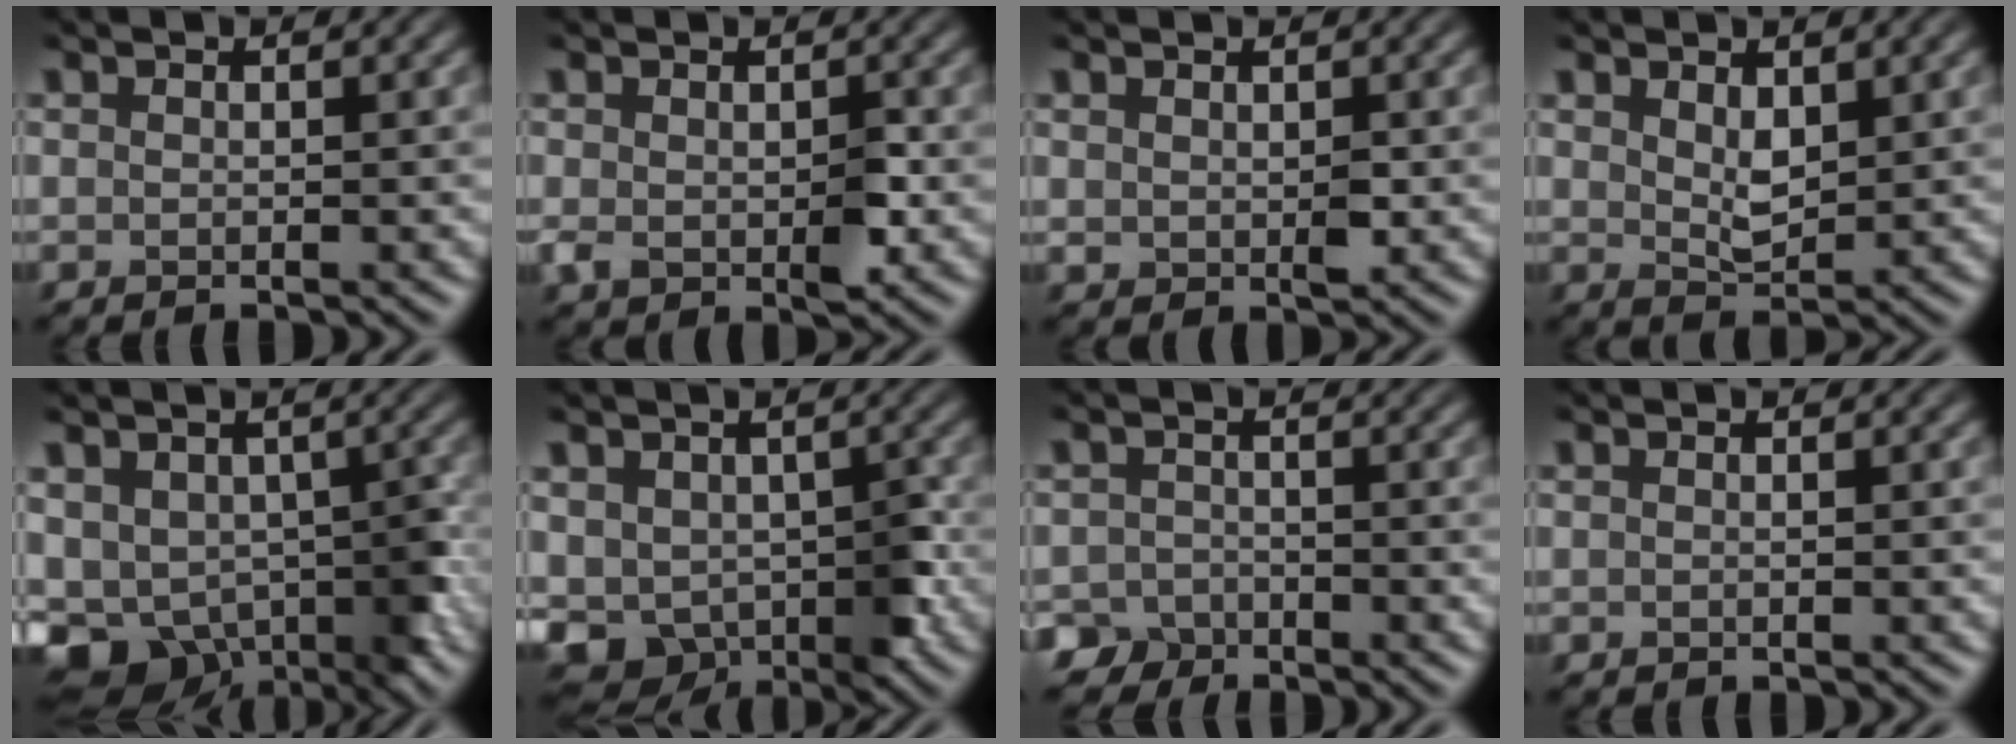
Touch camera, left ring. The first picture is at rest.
{"total": 2.6, "force": [-0.2, 1.6, 2.0], "torque": [-0.035, -0.009, -0.007]}
{"total": 1.4, "force": [0.5, 0.9, 1.0], "torque": [-0.019, -0.005, 0.007]}
{"total": 2.1, "force": [0.8, 1.1, 1.7], "torque": [-0.031, -0.009, 0.007]}
{"total": 9.8, "force": [-5.1, 6.3, 5.6], "torque": [-0.069, -0.005, -0.083]}
{"total": 7.5, "force": [-2.6, 5.6, 4.4], "torque": [-0.046, -0.003, -0.047]}
{"total": 2.8, "force": [-2.2, 1.8, -0.2], "torque": [0.024, -0.003, -0.043]}
{"total": 0.0}